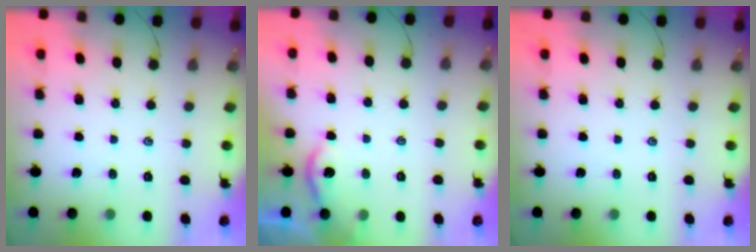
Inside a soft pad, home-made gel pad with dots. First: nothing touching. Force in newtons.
{"total": 1.8, "press": 1.8, "slide": 0.3}
{"total": 0.0}